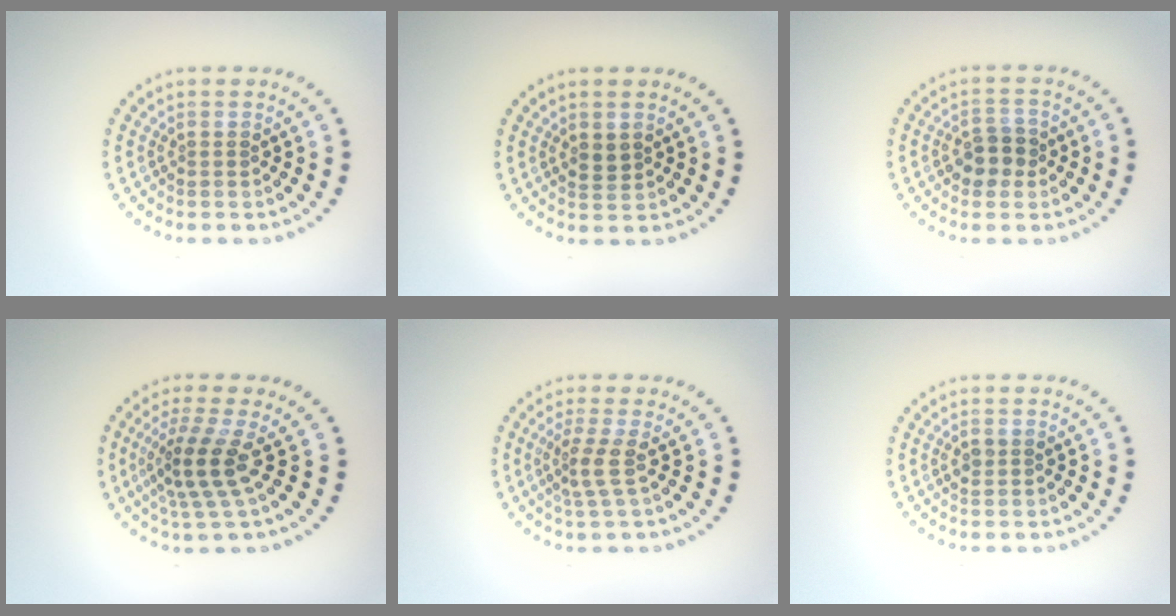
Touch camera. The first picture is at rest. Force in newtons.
{"total": 1.4, "press": 1.3, "slide": 0.4}
{"total": 2.7, "press": 2.6, "slide": 0.7}
{"total": 3.9, "press": 2.9, "slide": 2.6}
{"total": 2.3, "press": 1.6, "slide": 1.7}
{"total": 0.9, "press": 0.9, "slide": 0.2}